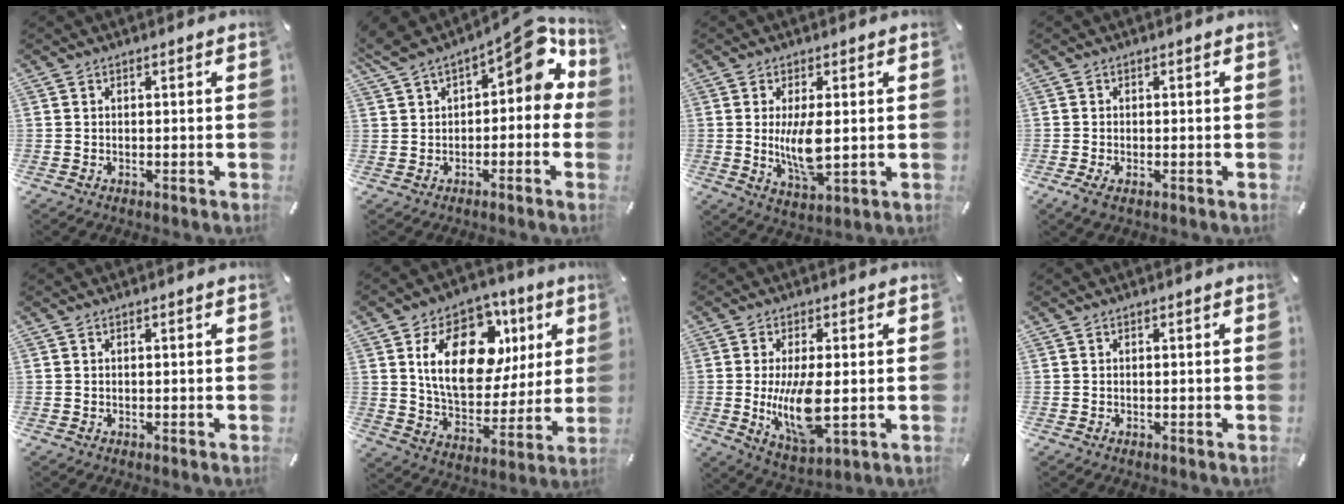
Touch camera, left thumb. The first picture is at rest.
{"total": 12.8, "force": [5.3, 6.5, 9.7], "torque": [-0.126, -0.027, 0.090]}
{"total": 8.9, "force": [0.4, 3.4, 8.2], "torque": [-0.167, -0.019, 0.000]}
{"total": 1.6, "force": [-0.4, 0.9, 1.2], "torque": [-0.021, 0.001, -0.008]}
{"total": 0.0}
{"total": 20.7, "force": [7.9, 13.0, 14.0], "torque": [-0.222, -0.013, 0.140]}
{"total": 12.4, "force": [-0.8, 5.0, 11.3], "torque": [-0.239, -0.028, -0.013]}
{"total": 0.0}